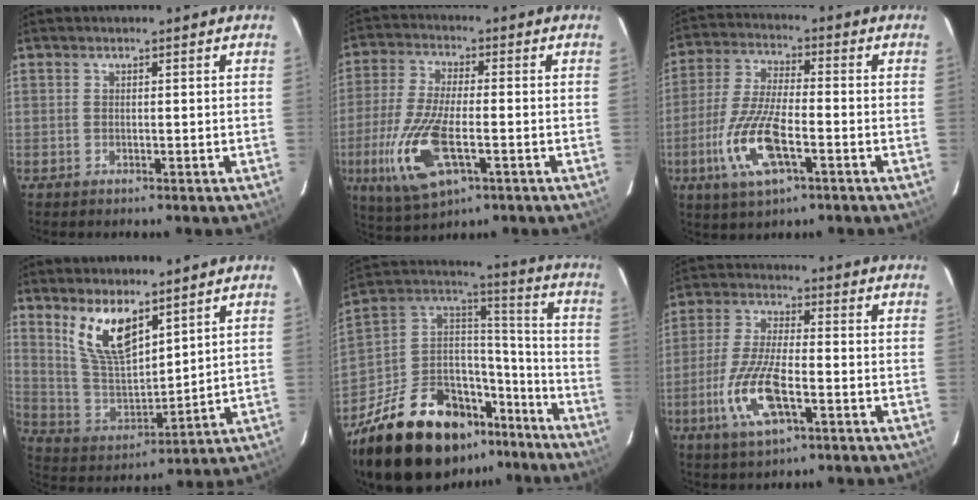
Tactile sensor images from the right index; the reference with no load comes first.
{"total": 14.7, "force": [-4.8, 5.6, 12.7], "torque": [-0.279, -0.018, -0.088]}
{"total": 13.1, "force": [-5.0, 4.3, 11.4], "torque": [-0.247, -0.009, -0.095]}
{"total": 11.6, "force": [7.3, 4.5, 7.8], "torque": [-0.150, -0.004, 0.156]}
{"total": 29.2, "force": [-19.2, 14.8, 16.4], "torque": [-0.322, 0.032, -0.292]}
{"total": 12.0, "force": [-4.5, 3.8, 10.4], "torque": [-0.224, -0.008, -0.086]}